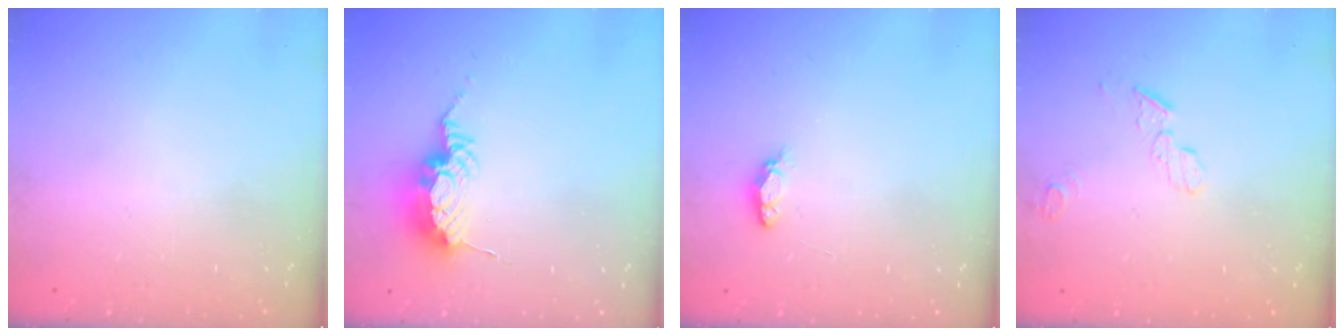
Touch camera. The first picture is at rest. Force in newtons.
{"total": 9.2, "press": 9.1, "slide": 0.8}
{"total": 3.7, "press": 3.6, "slide": 0.8}
{"total": 4.9, "press": 4.8, "slide": 0.5}